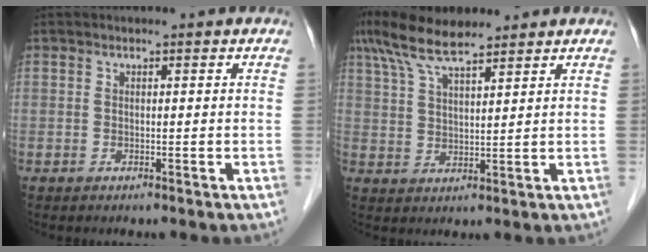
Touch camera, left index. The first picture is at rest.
{"total": 8.5, "force": [6.7, 1.3, 5.1], "torque": [-0.104, 0.031, 0.122]}